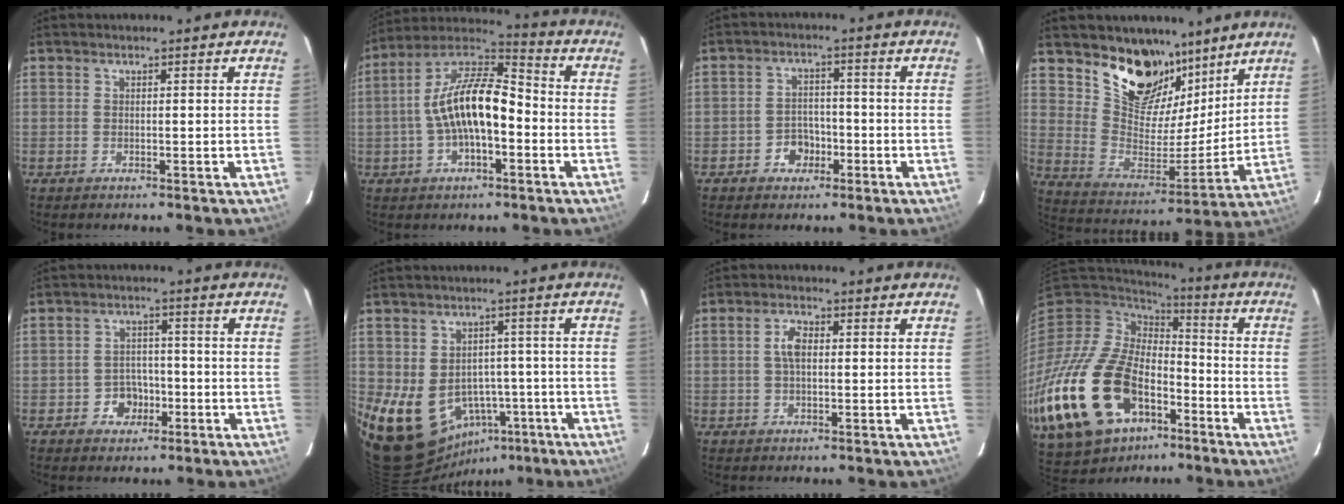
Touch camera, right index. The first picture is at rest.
{"total": 14.6, "force": [-2.3, 6.1, 13.1], "torque": [-0.250, 0.017, -0.048]}
{"total": 4.7, "force": [-2.4, 3.7, 1.5], "torque": [-0.036, 0.014, -0.030]}
{"total": 16.9, "force": [12.0, 9.6, 7.1], "torque": [-0.146, -0.010, 0.225]}
{"total": 4.9, "force": [-2.2, 4.1, 1.4], "torque": [-0.034, 0.015, -0.024]}
{"total": 15.0, "force": [-4.6, 12.7, 6.6], "torque": [-0.156, 0.020, -0.026]}
{"total": 3.4, "force": [0.2, 1.8, 2.9], "torque": [-0.058, 0.009, 0.006]}
{"total": 34.5, "force": [-15.9, 21.8, 21.5], "torque": [-0.519, -0.028, -0.261]}